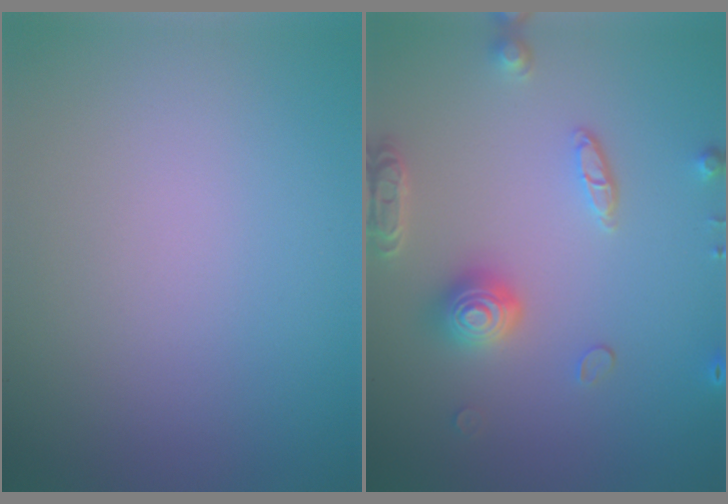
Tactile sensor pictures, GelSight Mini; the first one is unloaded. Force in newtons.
{"total": 4.1, "press": 3.5, "slide": 2.1}